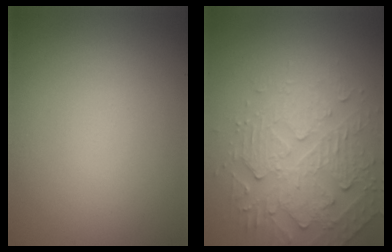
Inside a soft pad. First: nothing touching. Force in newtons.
{"total": 4.9, "press": 3.6, "slide": 3.4}